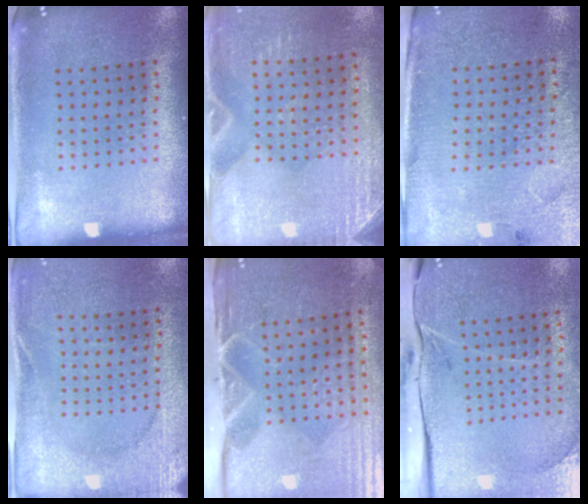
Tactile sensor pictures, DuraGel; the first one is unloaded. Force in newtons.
{"total": 2.9, "press": 2.5, "slide": 1.4}
{"total": 3.0, "press": 2.8, "slide": 0.9}
{"total": 2.6, "press": 2.5, "slide": 0.7}
{"total": 4.8, "press": 4.1, "slide": 2.5}
{"total": 4.1, "press": 3.4, "slide": 2.3}